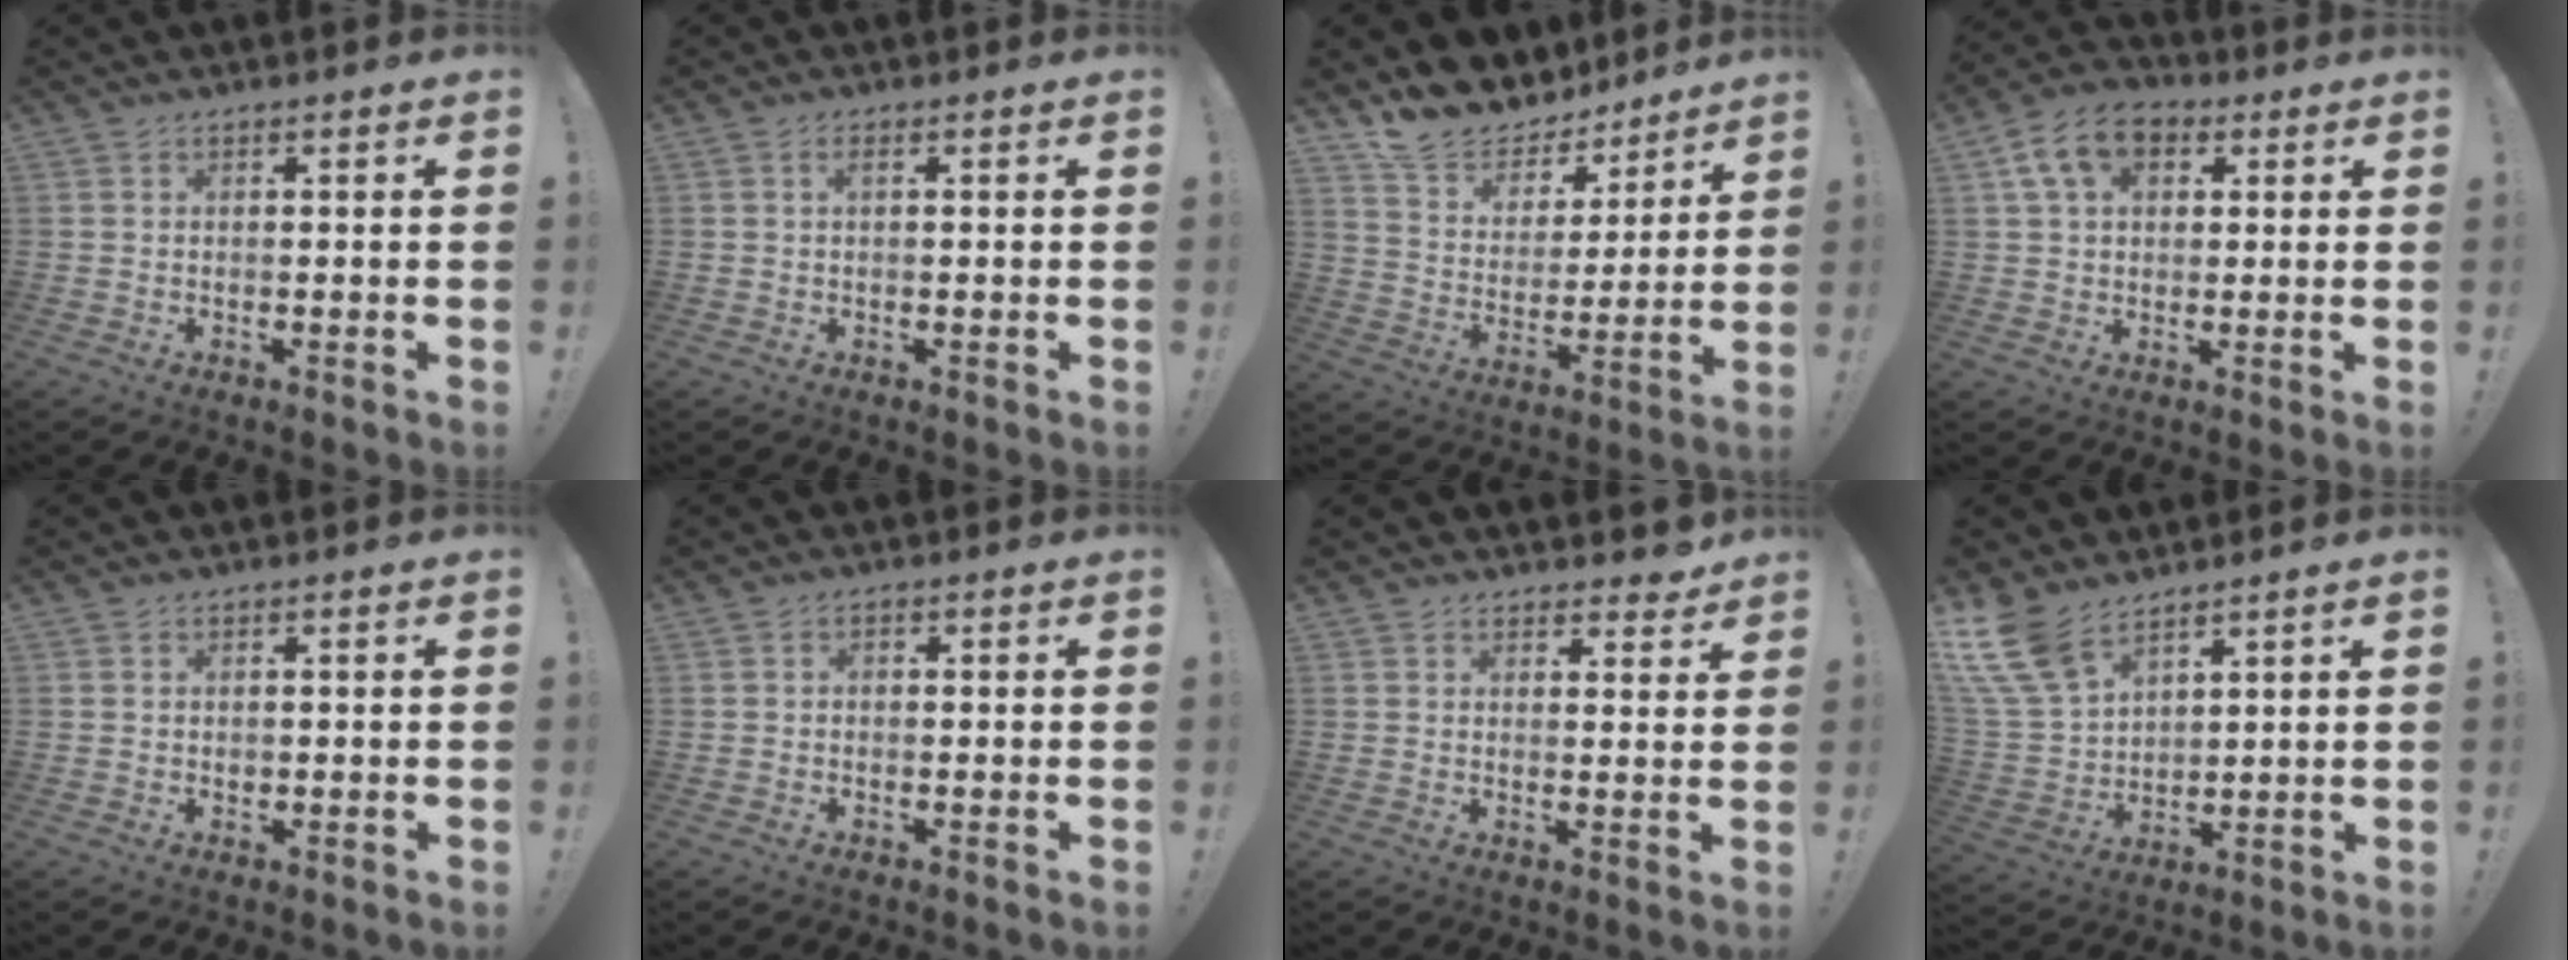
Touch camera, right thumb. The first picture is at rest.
{"total": 1.3, "force": [0.1, 0.1, 1.3], "torque": [-0.033, 0.006, 0.001]}
{"total": 13.3, "force": [11.9, 5.5, 2.0], "torque": [-0.052, -0.105, 0.219]}
{"total": 11.3, "force": [4.4, 7.5, 7.2], "torque": [-0.120, 0.002, 0.085]}
{"total": 0.6, "force": [0.0, 0.6, 0.1], "torque": [-0.002, 0.002, -0.001]}
{"total": 1.0, "force": [-0.7, 0.6, 0.4], "torque": [-0.010, 0.005, -0.012]}
{"total": 4.0, "force": [3.3, 2.0, 1.0], "torque": [0.008, -0.028, 0.056]}
{"total": 13.0, "force": [9.2, 6.6, 6.3], "torque": [-0.145, -0.049, 0.182]}